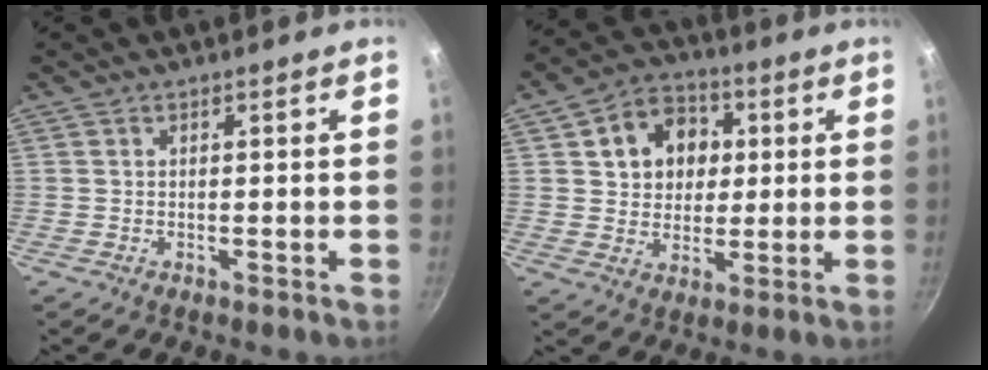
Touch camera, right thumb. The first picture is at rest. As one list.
[{"total": 11.8, "force": [3.0, 9.8, 5.9], "torque": [-0.062, 0.008, 0.045]}]